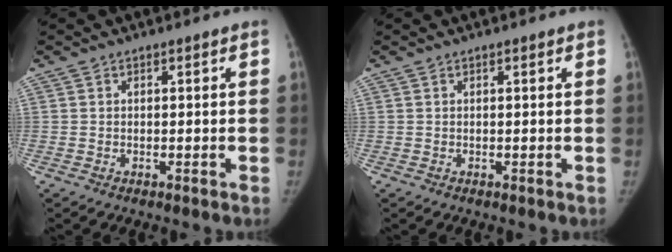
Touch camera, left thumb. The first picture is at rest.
{"total": 0.0}